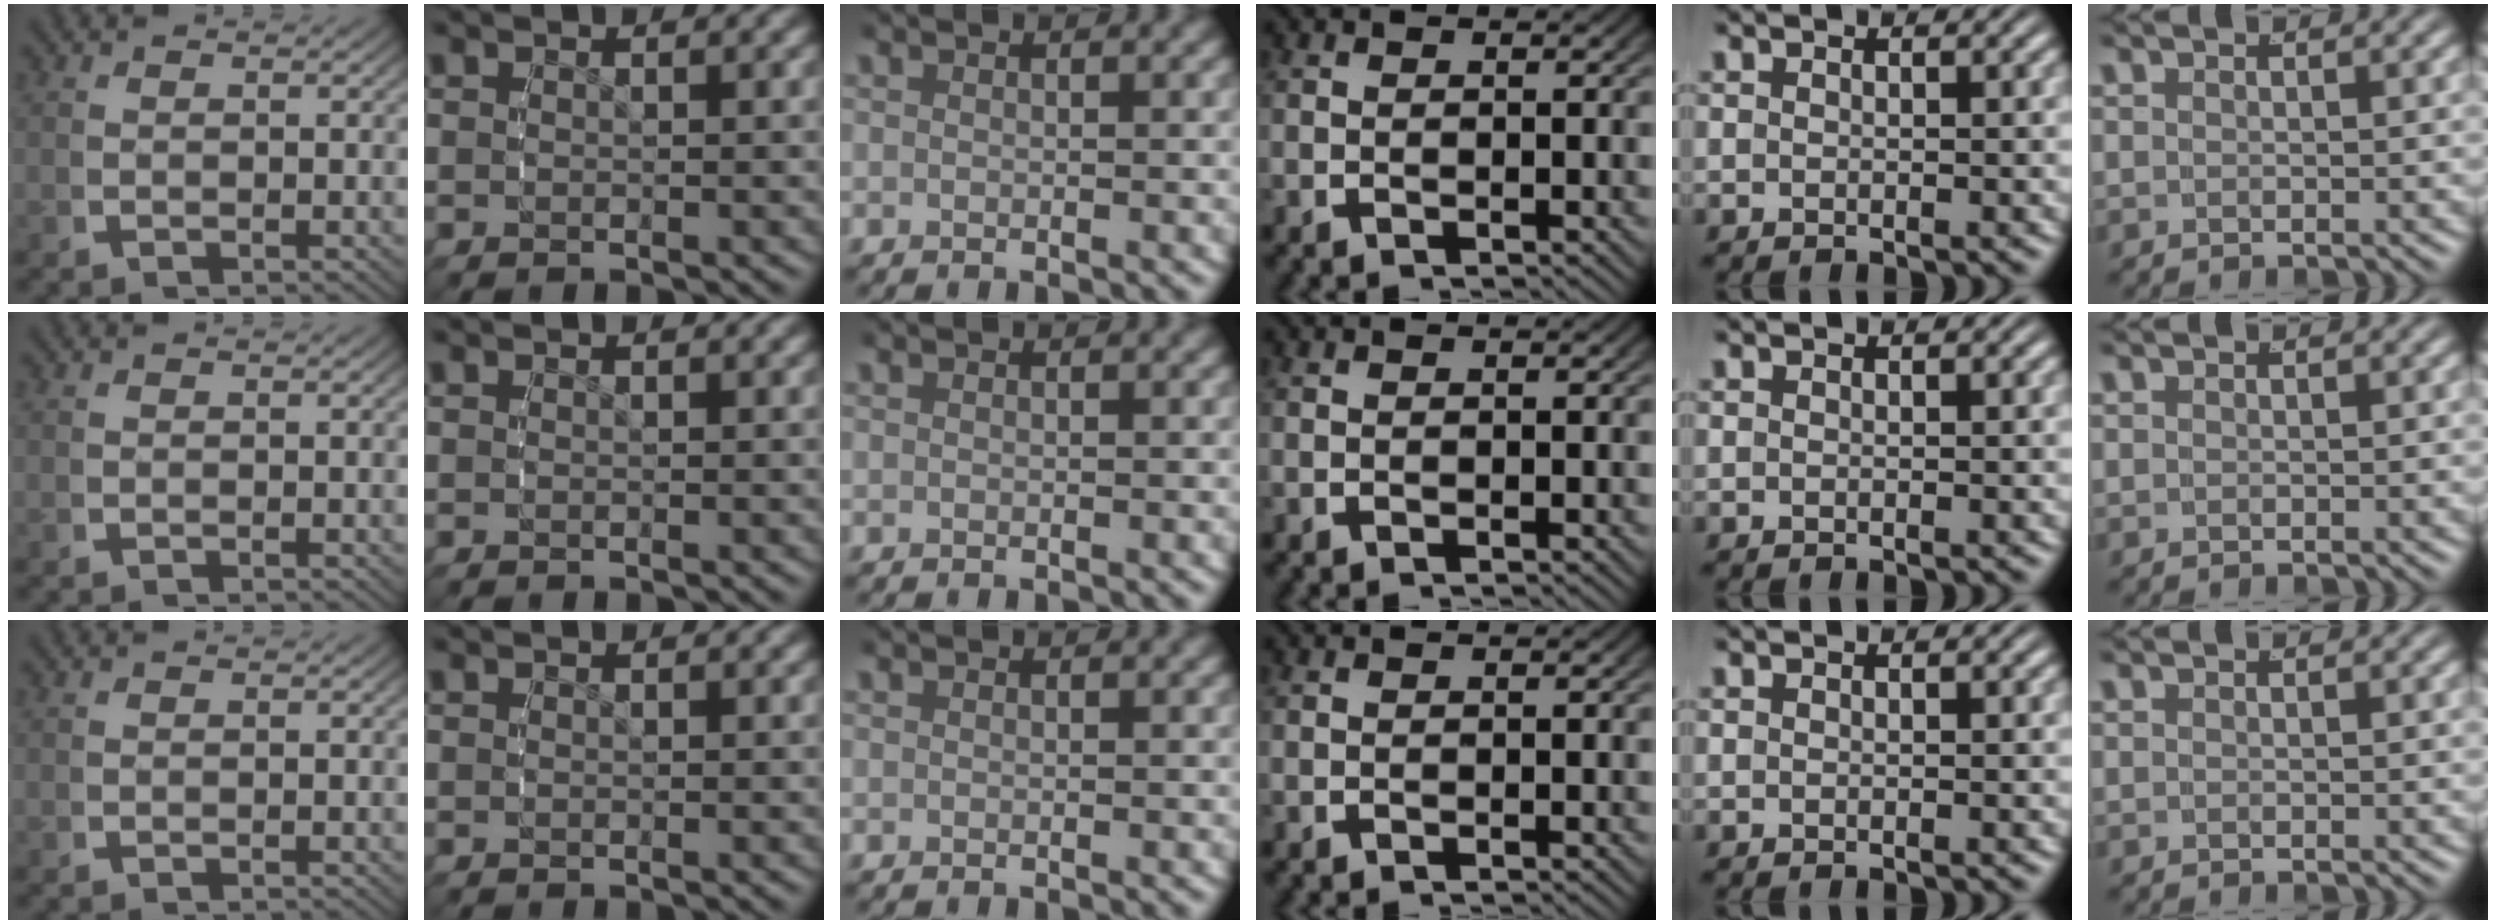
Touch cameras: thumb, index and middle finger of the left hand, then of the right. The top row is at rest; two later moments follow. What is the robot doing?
{"motion": "reach", "object": "stress ball aka squeeze ball"}